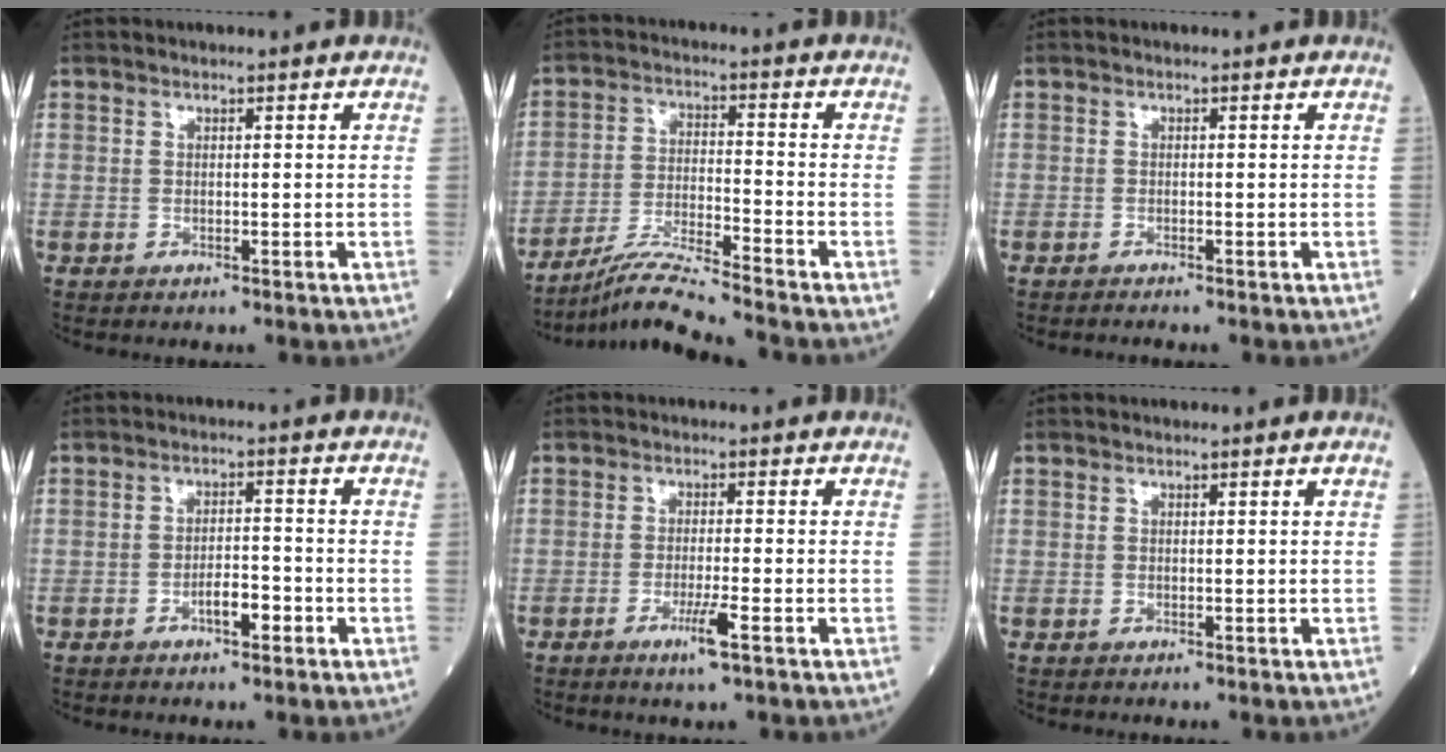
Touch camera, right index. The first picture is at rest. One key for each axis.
{"total": 8.4, "fx": -7.6, "fy": -2.1, "fz": 2.9, "tx": -0.061, "ty": -0.019, "tz": -0.142}
{"total": 0.7, "fx": -0.6, "fy": -0.2, "fz": 0.2, "tx": -0.008, "ty": -0.001, "tz": -0.012}
{"total": 3.5, "fx": -1.9, "fy": 1.0, "fz": 2.8, "tx": -0.045, "ty": 0.005, "tz": -0.032}
{"total": 3.7, "fx": -1.9, "fy": -0.4, "fz": 3.1, "tx": -0.061, "ty": -0.009, "tz": -0.037}
{"total": 0.0}